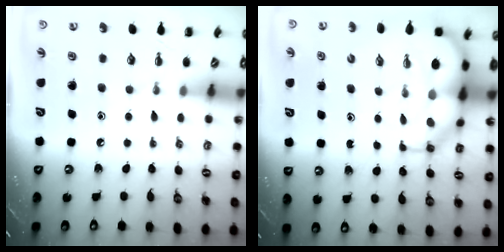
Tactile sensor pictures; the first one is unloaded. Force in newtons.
{"total": 10.0, "press": 9.6, "slide": 2.9}